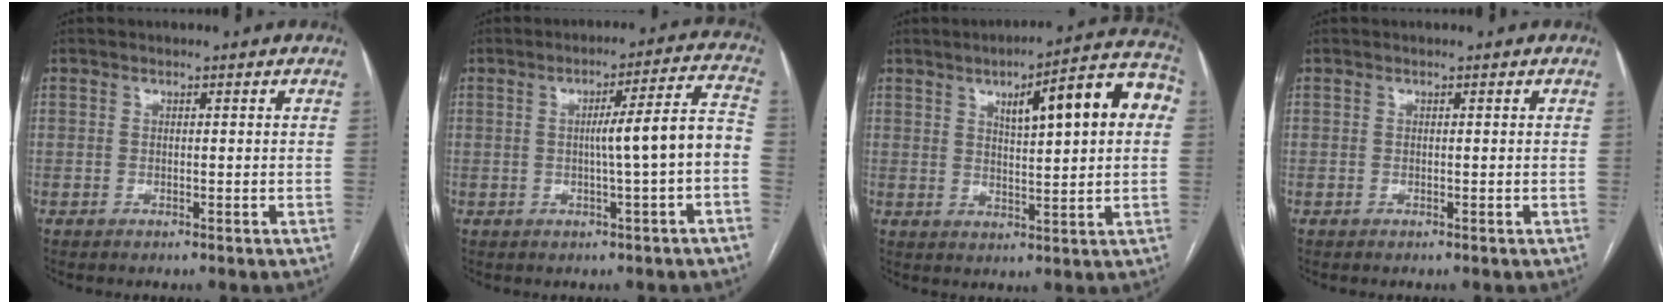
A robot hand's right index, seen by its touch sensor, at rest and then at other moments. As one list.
[{"total": 8.6, "force": [-1.3, -0.4, 8.4], "torque": [-0.117, 0.023, -0.017]}, {"total": 14.1, "force": [3.8, 2.5, 13.4], "torque": [-0.180, 0.033, 0.050]}, {"total": 0.0}]